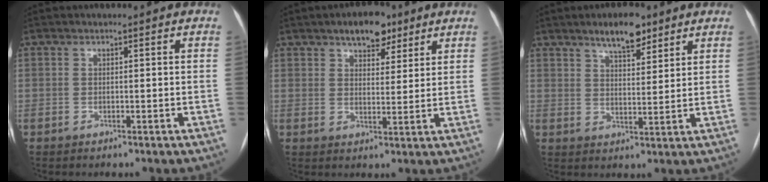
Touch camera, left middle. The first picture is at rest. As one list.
[{"total": 6.5, "force": [4.4, 3.1, 3.5], "torque": [-0.044, 0.010, 0.065]}, {"total": 6.8, "force": [4.9, 2.2, 4.2], "torque": [-0.066, 0.005, 0.081]}]